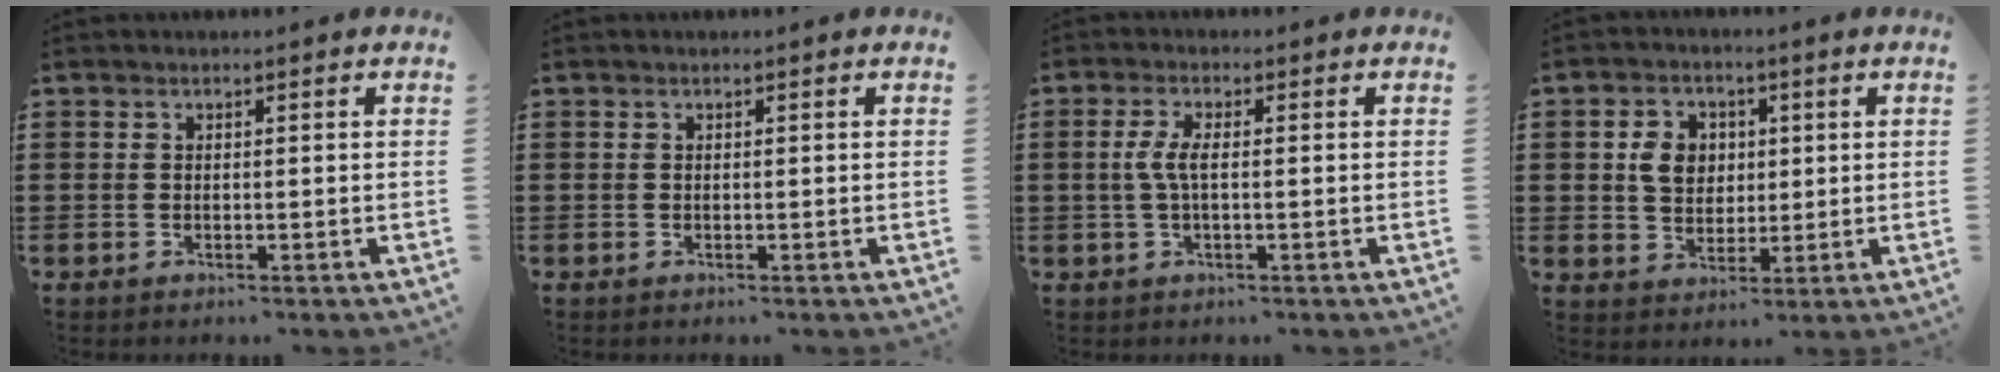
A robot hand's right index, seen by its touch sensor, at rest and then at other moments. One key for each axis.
{"total": 0.0}
{"total": 3.4, "fx": 0.0, "fy": 0.5, "fz": 3.4, "tx": -0.079, "ty": -0.006, "tz": -0.007}
{"total": 5.5, "fx": 1.1, "fy": 4.3, "fz": 3.3, "tx": -0.065, "ty": 0.013, "tz": 0.018}